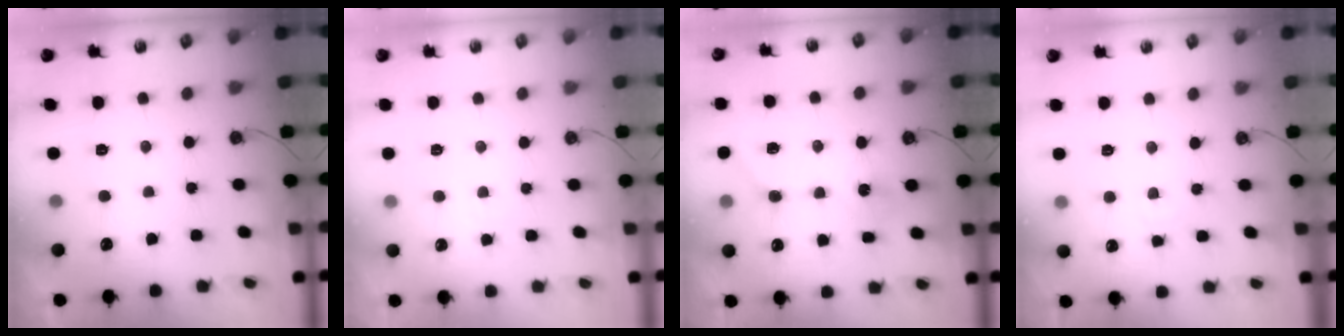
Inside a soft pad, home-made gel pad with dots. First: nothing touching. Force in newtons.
{"total": 3.1, "press": 3.1, "slide": 0.3}
{"total": 9.4, "press": 9.4, "slide": 0.3}
{"total": 2.4, "press": 2.4, "slide": 0.2}